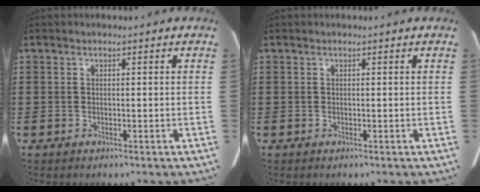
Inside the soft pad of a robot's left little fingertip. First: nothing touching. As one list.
[{"total": 0.0}]